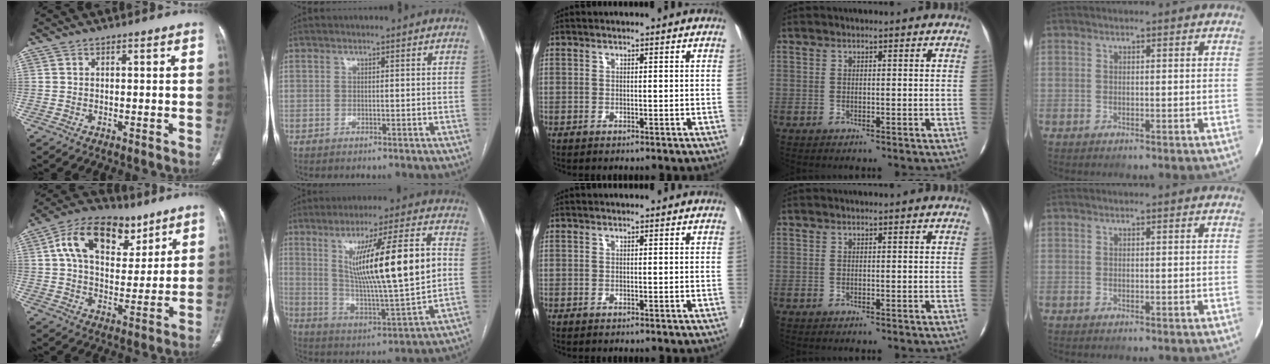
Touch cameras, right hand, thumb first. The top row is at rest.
{"thumb": {"total": 17.2, "force": [7.8, 10.7, 11.0], "torque": [-0.155, -0.006, 0.130]}, "index": {"total": 18.7, "force": [3.3, 1.2, 18.4], "torque": [-0.302, -0.003, 0.055]}}